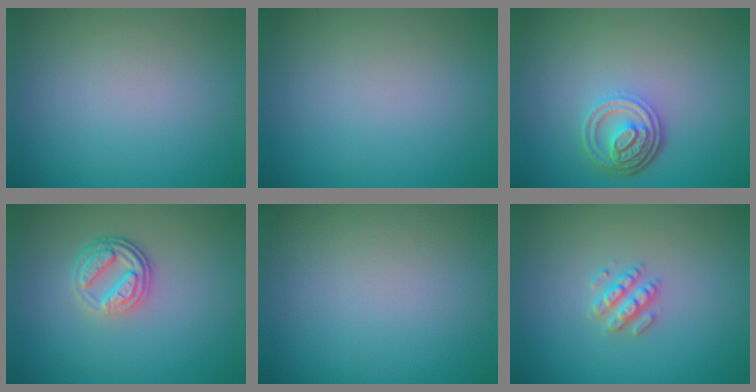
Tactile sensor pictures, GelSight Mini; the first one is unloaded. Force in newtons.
{"total": 0.0}
{"total": 4.2, "press": 3.2, "slide": 2.7}
{"total": 3.4, "press": 2.7, "slide": 2.1}
{"total": 0.0}
{"total": 2.5, "press": 2.4, "slide": 0.5}